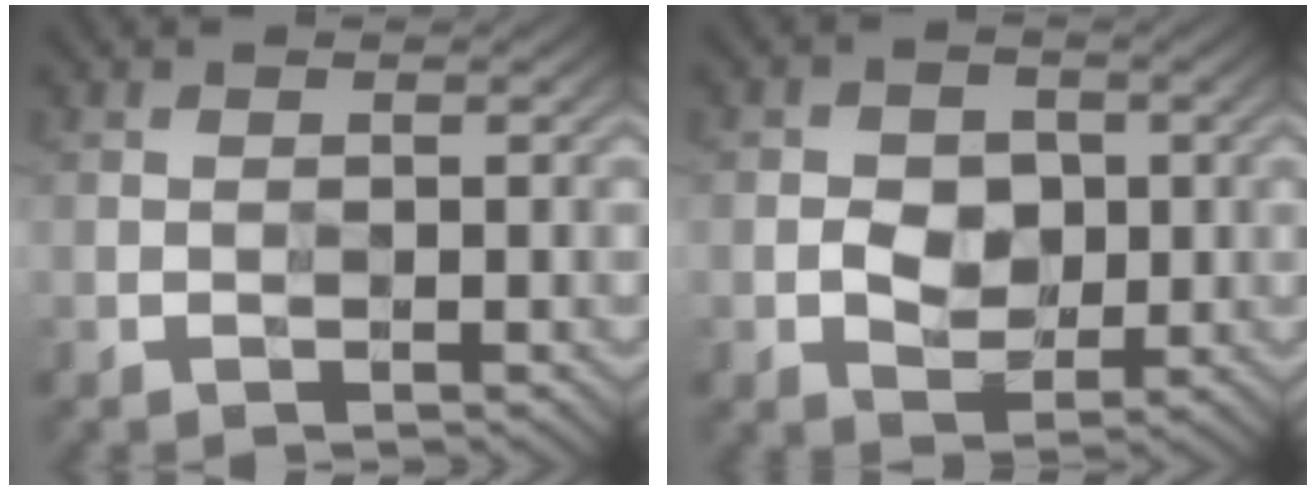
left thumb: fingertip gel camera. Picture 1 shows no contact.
{"total": 3.4, "force": [0.0, 3.1, 1.5], "torque": [-0.021, 0.000, -0.005]}